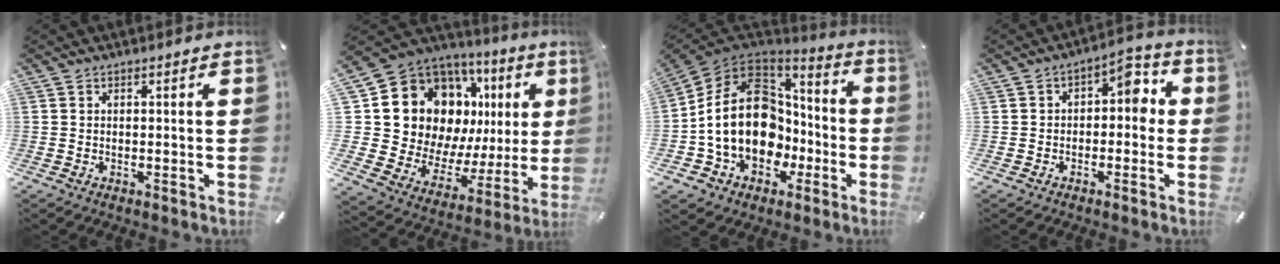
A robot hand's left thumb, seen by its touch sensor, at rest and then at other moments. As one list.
[{"total": 19.0, "force": [8.3, 14.0, 9.9], "torque": [-0.164, -0.068, 0.175]}, {"total": 20.3, "force": [-1.1, 16.0, 12.4], "torque": [-0.247, 0.008, -0.014]}, {"total": 6.3, "force": [-0.2, 4.2, 4.7], "torque": [-0.052, -0.001, -0.017]}]